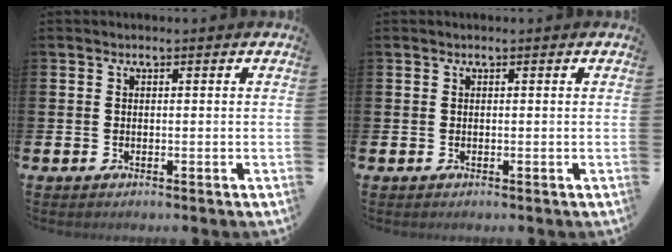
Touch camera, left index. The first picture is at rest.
{"total": 0.0}